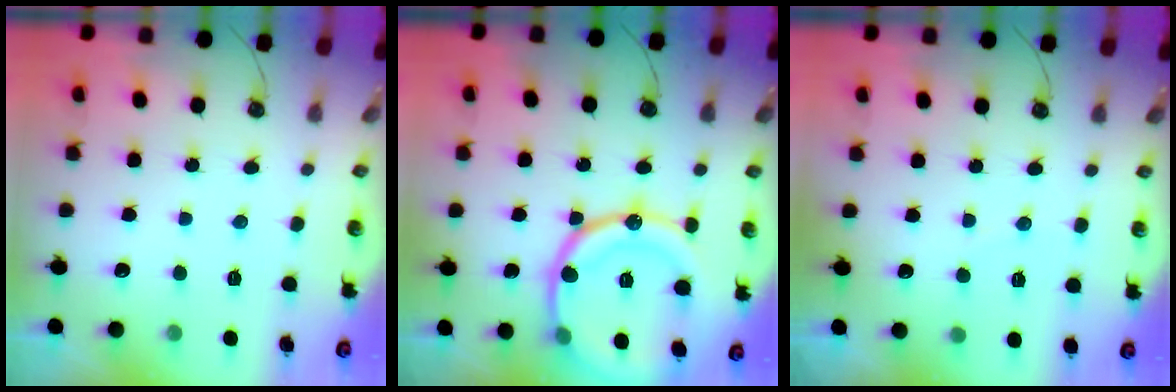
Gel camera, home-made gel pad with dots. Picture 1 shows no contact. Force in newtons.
{"total": 21.2, "press": 21.2, "slide": 1.4}
{"total": 1.8, "press": 1.5, "slide": 1.1}